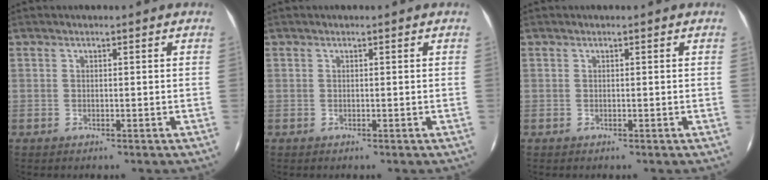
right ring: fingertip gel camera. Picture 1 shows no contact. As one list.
[{"total": 0.0}, {"total": 0.0}]